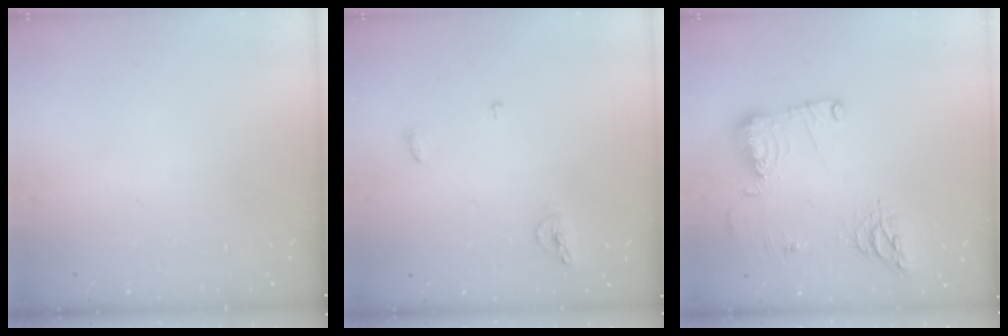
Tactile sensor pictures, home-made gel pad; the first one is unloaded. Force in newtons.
{"total": 5.6, "press": 5.6, "slide": 0.2}
{"total": 17.5, "press": 16.1, "slide": 6.9}